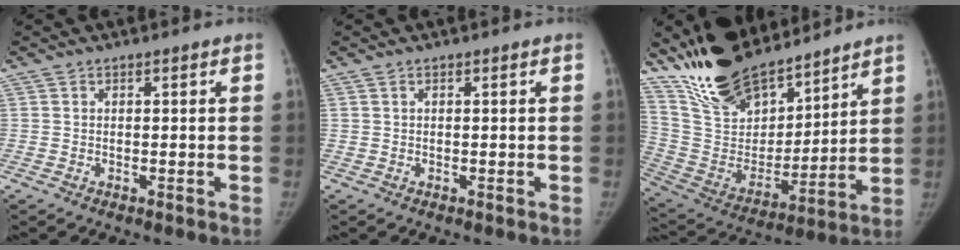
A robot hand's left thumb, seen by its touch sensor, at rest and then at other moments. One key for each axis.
{"total": 0.0}
{"total": 21.0, "fx": 17.6, "fy": 8.1, "fz": 8.2, "tx": -0.113, "ty": -0.098, "tz": 0.328}